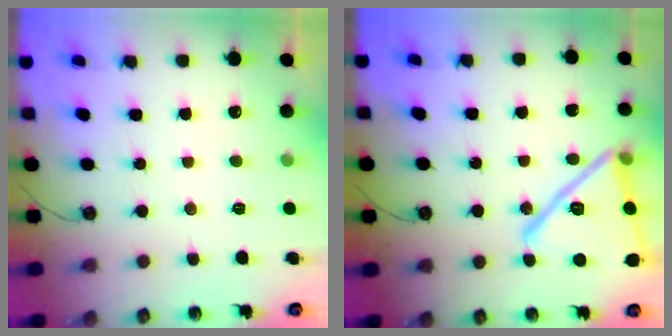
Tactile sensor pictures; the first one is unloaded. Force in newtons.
{"total": 23.2, "press": 20.6, "slide": 10.7}